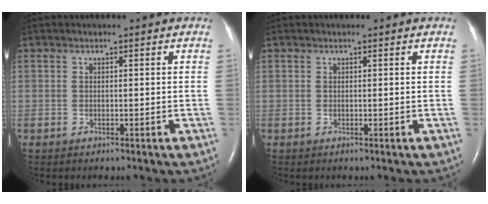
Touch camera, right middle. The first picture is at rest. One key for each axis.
{"total": 0.0}